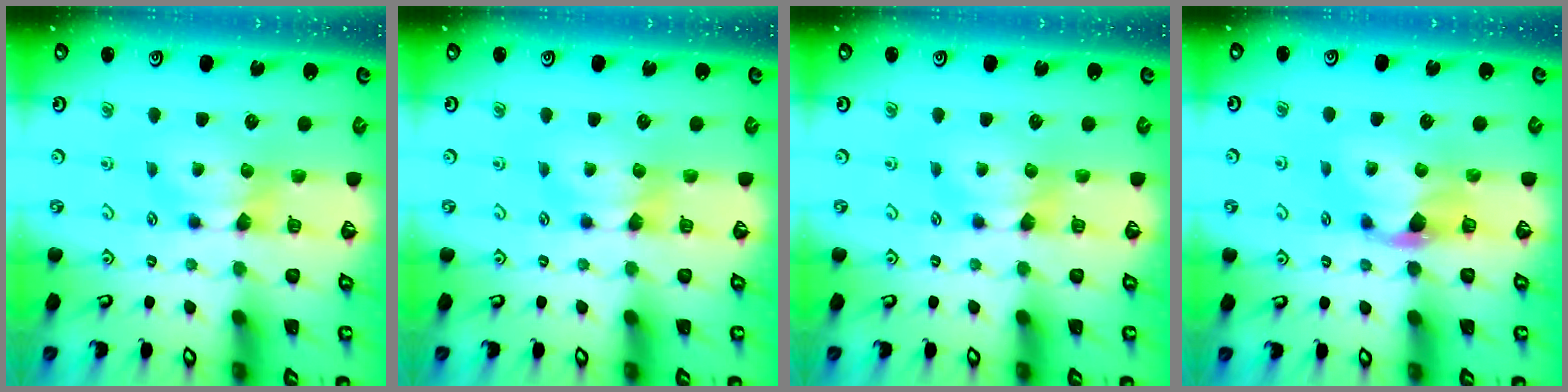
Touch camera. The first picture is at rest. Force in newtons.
{"total": 0.0}
{"total": 0.0}
{"total": 1.9, "press": 1.3, "slide": 1.4}